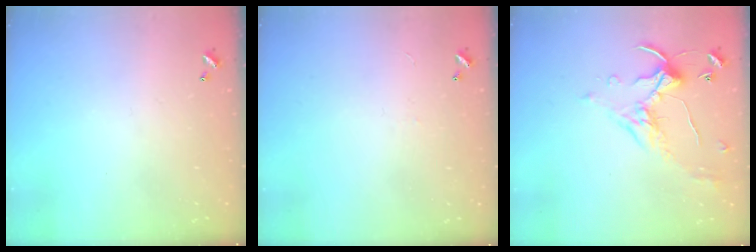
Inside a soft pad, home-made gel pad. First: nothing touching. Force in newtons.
{"total": 1.5, "press": 1.4, "slide": 0.5}
{"total": 1.6, "press": 1.2, "slide": 1.1}